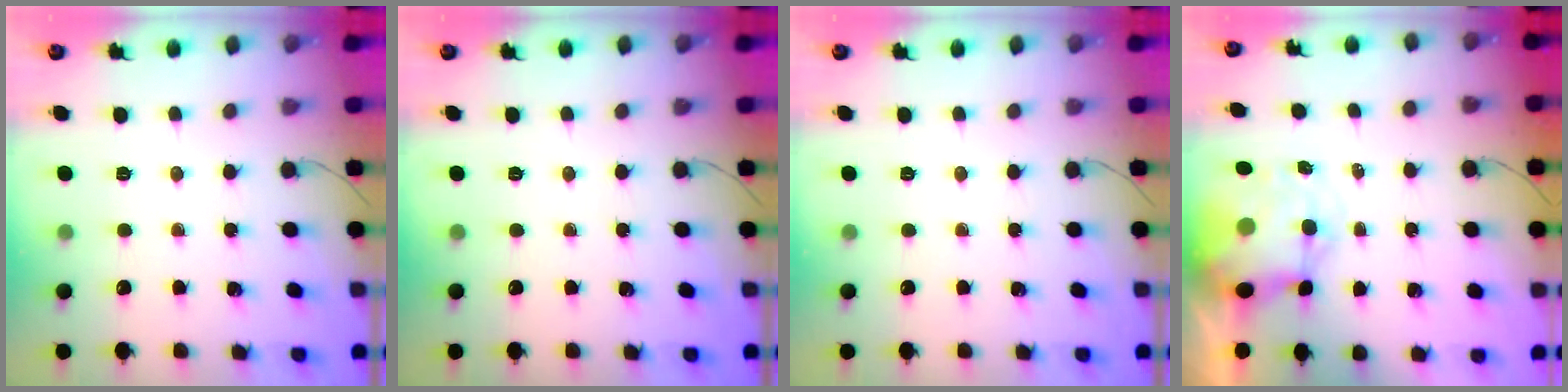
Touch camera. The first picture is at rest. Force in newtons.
{"total": 0.0}
{"total": 0.0}
{"total": 8.4, "press": 8.0, "slide": 2.5}